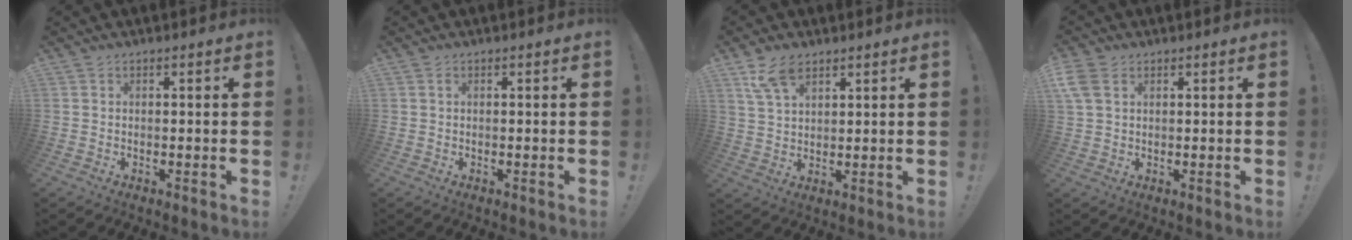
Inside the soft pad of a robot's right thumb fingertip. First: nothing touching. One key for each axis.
{"total": 0.5, "fx": 0.1, "fy": 0.3, "fz": 0.4, "tx": -0.013, "ty": 0.005, "tz": 0.002}
{"total": 8.7, "fx": 5.3, "fy": 4.4, "fz": 5.3, "tx": -0.099, "ty": -0.014, "tz": 0.104}
{"total": 5.3, "fx": 2.2, "fy": 3.4, "fz": 3.4, "tx": -0.065, "ty": -0.002, "tz": 0.043}